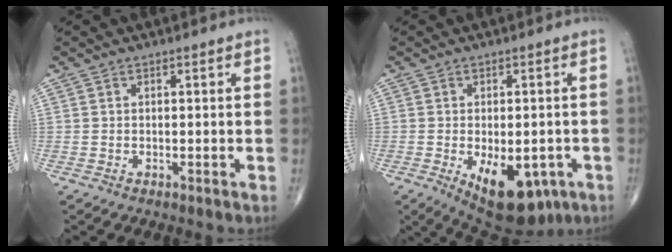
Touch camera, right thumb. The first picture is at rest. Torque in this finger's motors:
{"motor_torque": [-0.09, 0.69, 0.50, 0.24, 0.18]}